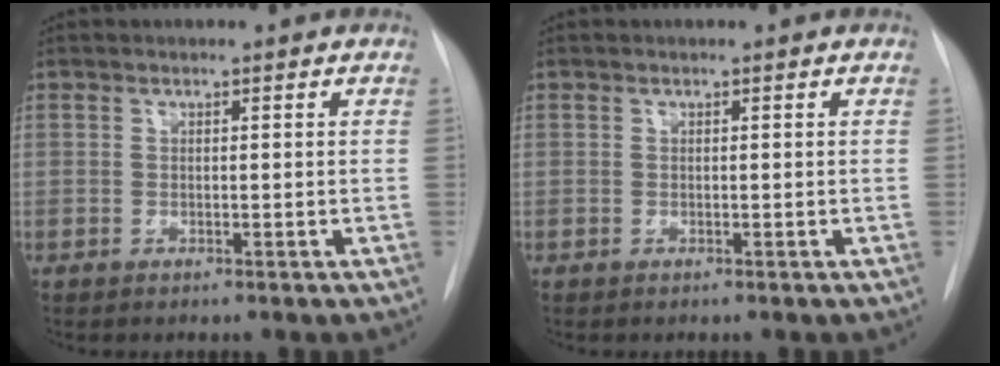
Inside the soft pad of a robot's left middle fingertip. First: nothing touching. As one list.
[{"total": 0.0}]